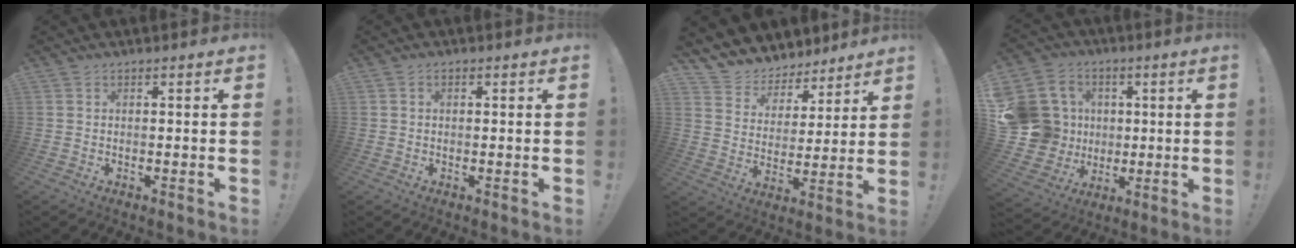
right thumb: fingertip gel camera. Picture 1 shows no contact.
{"total": 0.8, "force": [0.1, 0.5, 0.6], "torque": [-0.004, -0.001, -0.001]}
{"total": 8.0, "force": [6.4, 4.8, 0.5], "torque": [-0.018, -0.065, 0.123]}
{"total": 18.6, "force": [1.3, 16.9, 7.6], "torque": [-0.138, 0.010, 0.056]}